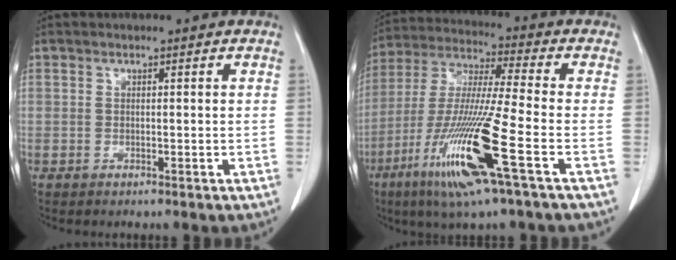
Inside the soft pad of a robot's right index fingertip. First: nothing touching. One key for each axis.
{"total": 17.1, "fx": -7.2, "fy": -0.5, "fz": 15.5, "tx": -0.332, "ty": -0.032, "tz": -0.140}